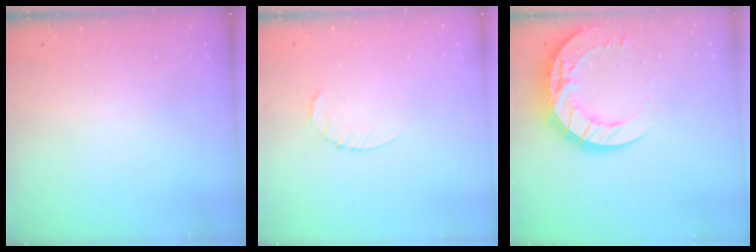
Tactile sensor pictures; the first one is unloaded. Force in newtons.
{"total": 2.5, "press": 2.5, "slide": 0.3}
{"total": 16.8, "press": 16.7, "slide": 1.7}